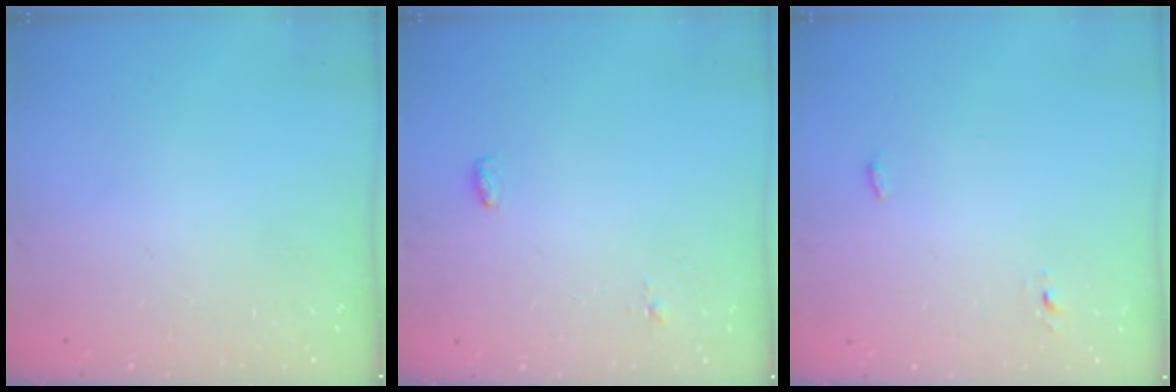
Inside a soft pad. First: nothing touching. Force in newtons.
{"total": 3.8, "press": 2.7, "slide": 2.6}
{"total": 2.8, "press": 2.6, "slide": 0.9}